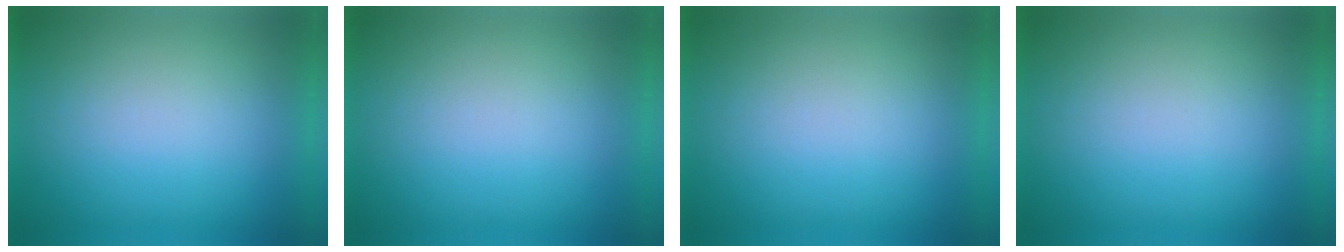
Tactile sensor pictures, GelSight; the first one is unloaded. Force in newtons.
{"total": 0.0}
{"total": 0.0}
{"total": 0.0}